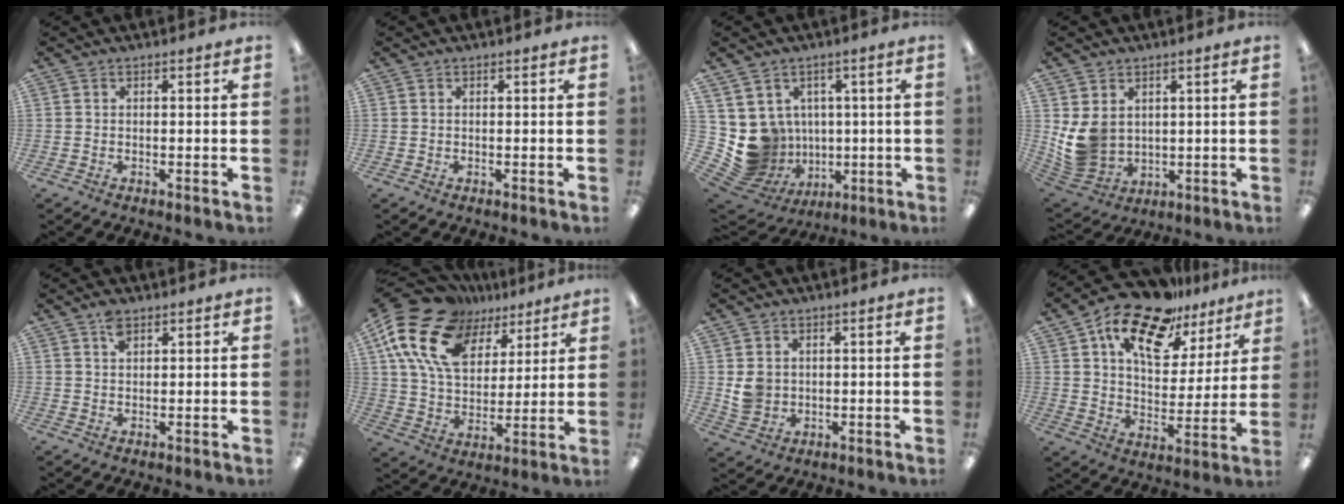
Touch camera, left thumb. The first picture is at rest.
{"total": 0.0}
{"total": 9.6, "force": [0.2, 9.5, 1.7], "torque": [-0.086, -0.019, 0.023]}
{"total": 8.7, "force": [1.9, 7.5, 4.2], "torque": [-0.113, -0.012, 0.041]}
{"total": 3.1, "force": [2.0, 1.6, 1.7], "torque": [-0.032, -0.003, 0.035]}
{"total": 20.7, "force": [11.4, 12.8, 11.7], "torque": [-0.249, -0.051, 0.206]}
{"total": 4.8, "force": [1.0, 4.4, 1.6], "torque": [-0.021, 0.003, 0.020]}
{"total": 18.7, "force": [12.9, 8.9, 10.2], "torque": [-0.184, -0.072, 0.224]}